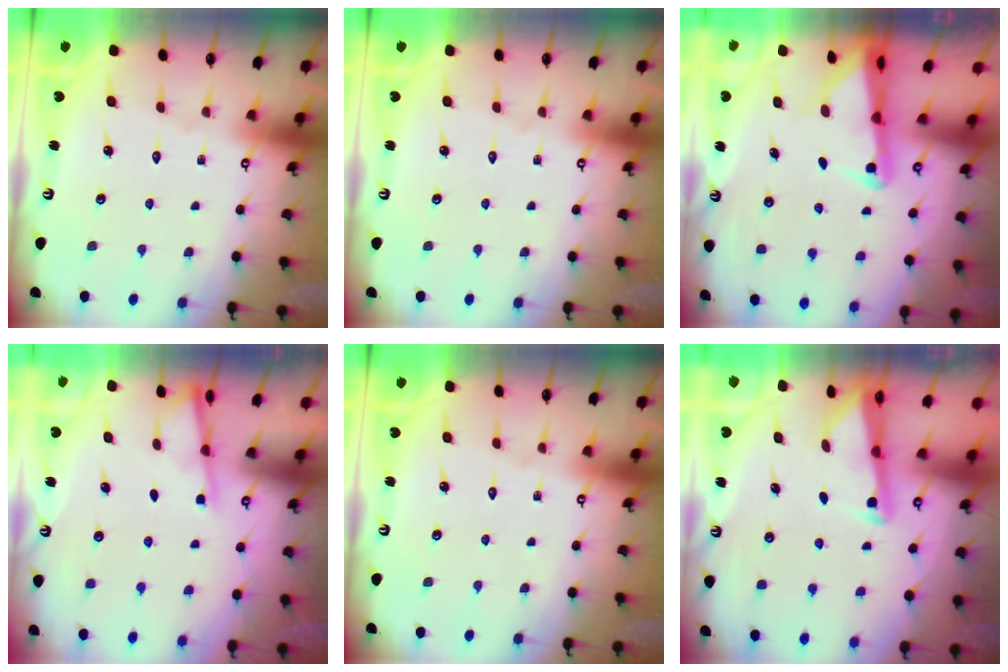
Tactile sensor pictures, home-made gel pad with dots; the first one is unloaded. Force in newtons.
{"total": 0.0}
{"total": 2.6, "press": 2.6, "slide": 0.5}
{"total": 3.4, "press": 3.4, "slide": 0.6}
{"total": 0.0}
{"total": 2.7, "press": 2.7, "slide": 0.3}